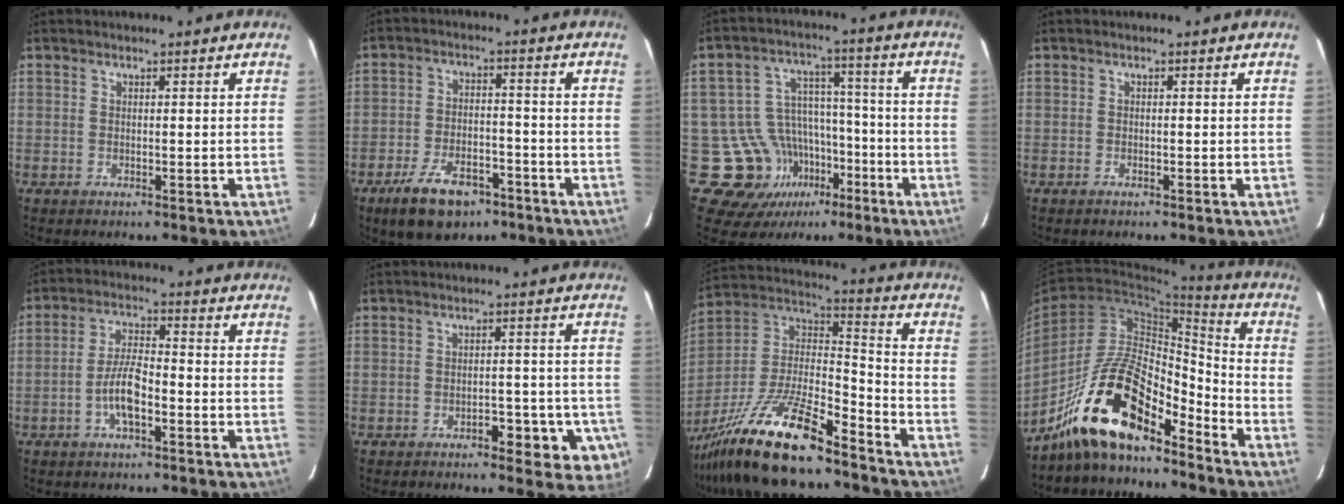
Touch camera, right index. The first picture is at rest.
{"total": 9.8, "force": [-6.4, 4.6, 5.8], "torque": [-0.113, -0.004, -0.106]}
{"total": 14.2, "force": [-5.7, 12.4, 4.0], "torque": [-0.076, 0.062, -0.071]}
{"total": 0.5, "force": [-0.4, 0.1, 0.3], "torque": [-0.011, -0.001, -0.005]}
{"total": 6.6, "force": [-2.3, 1.8, 5.9], "torque": [-0.120, 0.010, -0.045]}
{"total": 7.2, "force": [-3.9, 3.1, 5.3], "torque": [-0.044, 0.008, -0.048]}
{"total": 19.7, "force": [-15.1, 3.3, 12.3], "torque": [-0.271, -0.016, -0.282]}
{"total": 14.3, "force": [-10.9, 4.4, 8.3], "torque": [-0.149, 0.028, -0.194]}